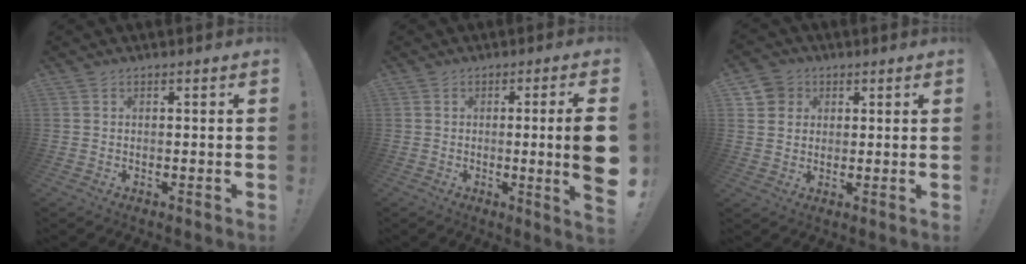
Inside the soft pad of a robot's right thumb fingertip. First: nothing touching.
{"total": 9.8, "force": [0.1, -0.8, 9.8], "torque": [-0.149, -0.011, -0.004]}
{"total": 5.3, "force": [1.9, 4.8, 0.9], "torque": [-0.015, -0.006, 0.038]}